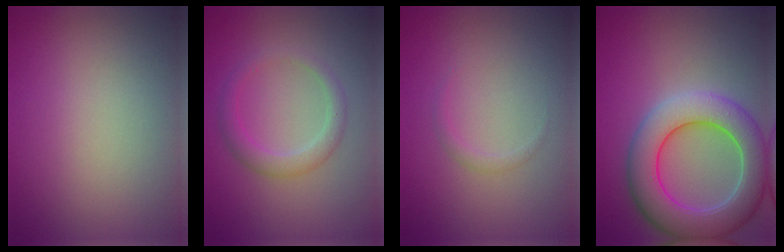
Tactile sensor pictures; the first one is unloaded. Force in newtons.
{"total": 2.3, "press": 2.3, "slide": 0.1}
{"total": 0.7, "press": 0.7, "slide": 0.0}
{"total": 8.3, "press": 8.3, "slide": 0.3}